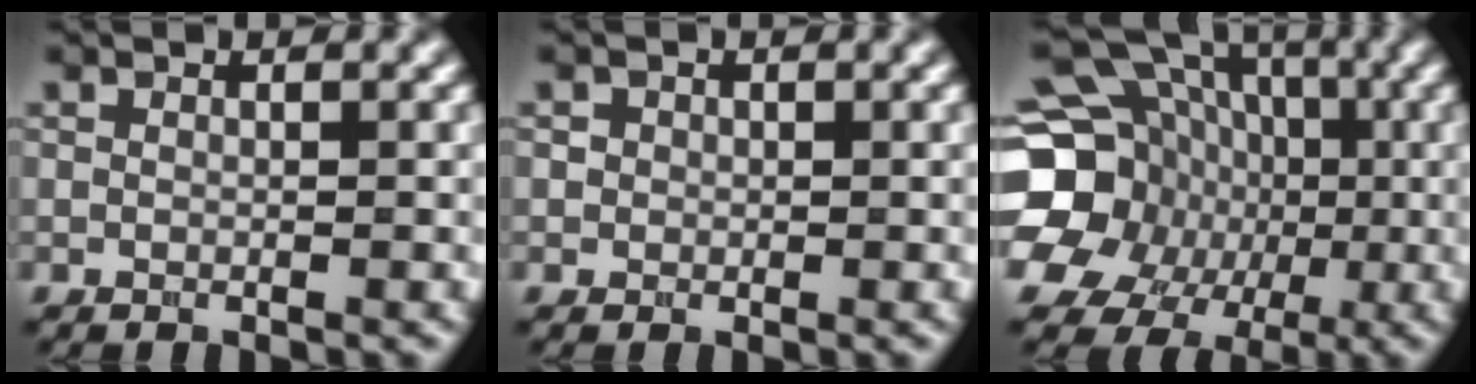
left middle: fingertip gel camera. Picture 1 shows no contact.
{"total": 1.3, "force": [0.5, 1.1, 0.5], "torque": [-0.004, 0.004, 0.008]}
{"total": 21.0, "force": [-2.8, 18.8, 9.0], "torque": [-0.195, 0.002, -0.077]}